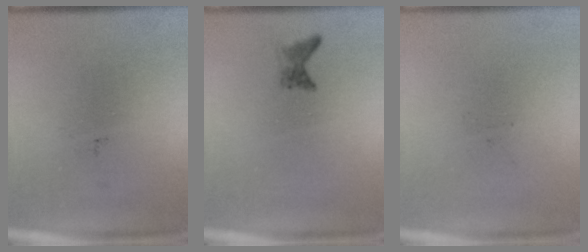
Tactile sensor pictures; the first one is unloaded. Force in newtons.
{"total": 1.2}
{"total": 0.0}